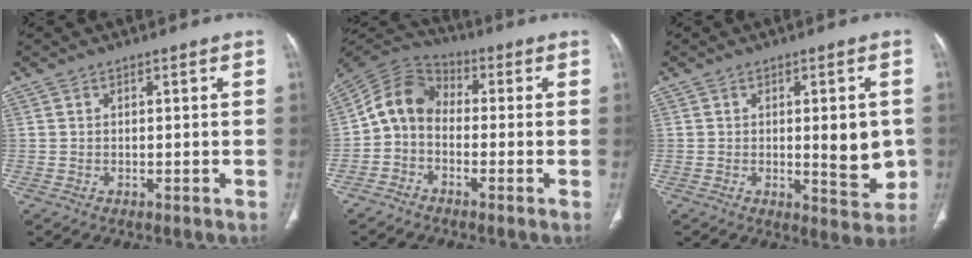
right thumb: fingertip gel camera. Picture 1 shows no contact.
{"total": 8.6, "force": [-1.3, 6.5, 5.4], "torque": [-0.093, 0.038, -0.045]}
{"total": 8.8, "force": [-0.3, 3.4, 8.1], "torque": [-0.084, -0.013, 0.005]}